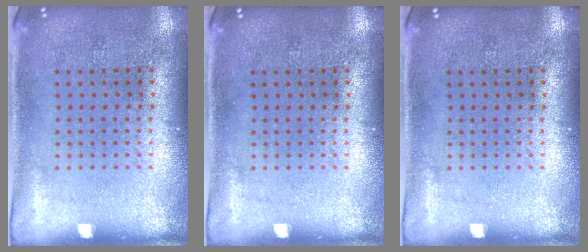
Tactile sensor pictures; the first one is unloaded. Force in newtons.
{"total": 0.0}
{"total": 0.0}